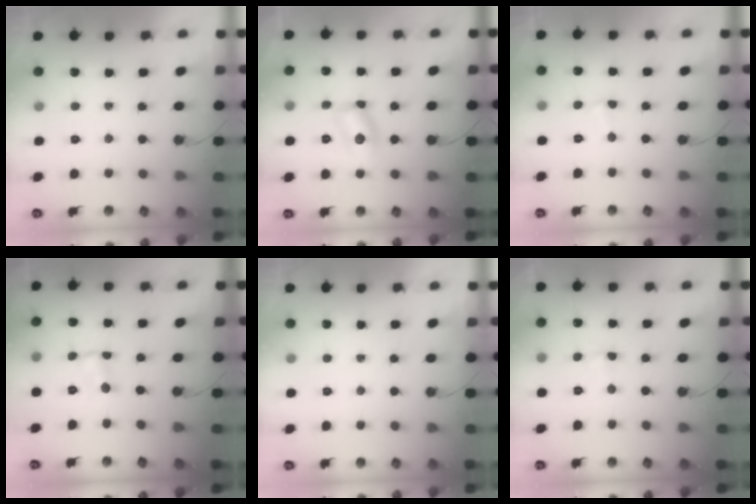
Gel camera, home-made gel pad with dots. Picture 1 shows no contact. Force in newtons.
{"total": 5.1, "press": 5.1, "slide": 0.5}
{"total": 2.7, "press": 2.6, "slide": 0.7}
{"total": 1.4, "press": 1.4, "slide": 0.1}
{"total": 0.0}
{"total": 1.6, "press": 1.4, "slide": 0.6}